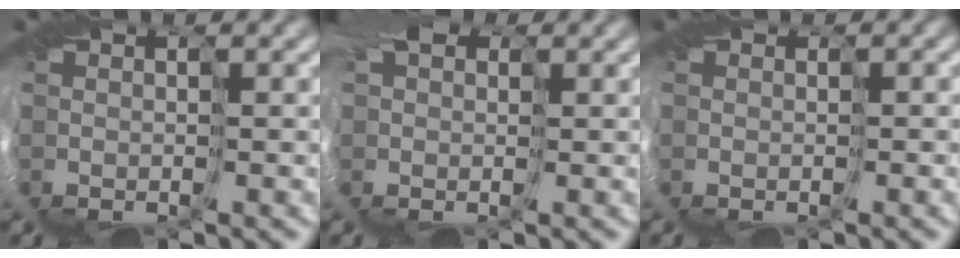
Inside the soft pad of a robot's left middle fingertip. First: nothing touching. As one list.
[{"total": 3.6, "force": [1.6, 2.6, 1.8], "torque": [-0.062, 0.010, 0.023]}, {"total": 2.5, "force": [-1.2, -1.4, -1.7], "torque": [0.018, -0.014, -0.002]}]